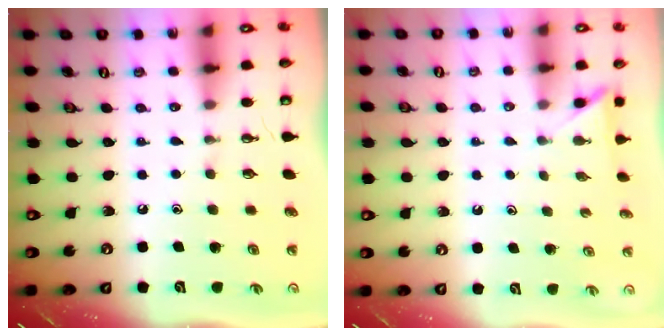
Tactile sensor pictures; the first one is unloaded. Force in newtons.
{"total": 2.5, "press": 2.5, "slide": 0.3}